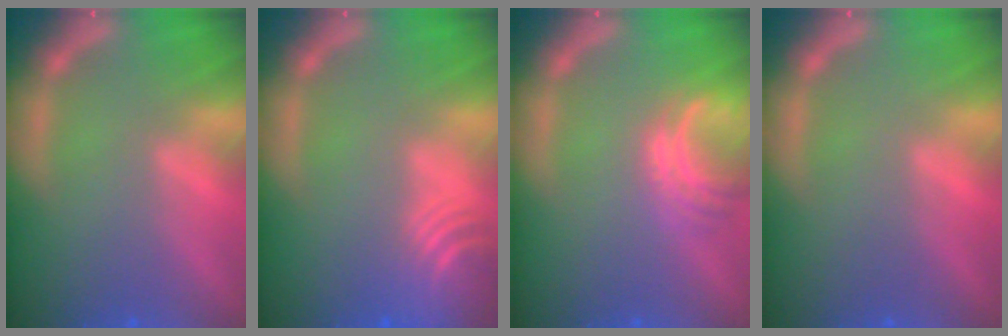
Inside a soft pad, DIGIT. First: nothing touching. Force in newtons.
{"total": 7.0}
{"total": 3.4}
{"total": 0.0}